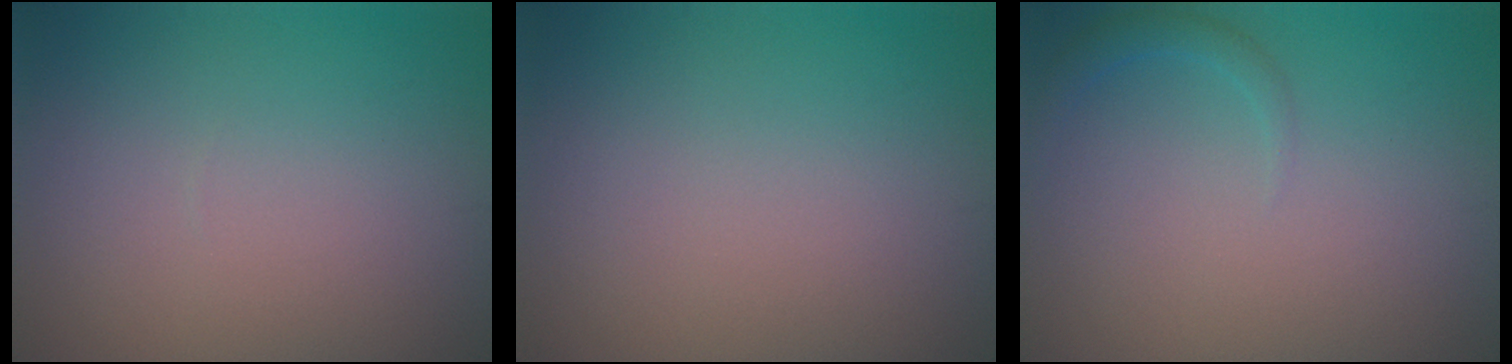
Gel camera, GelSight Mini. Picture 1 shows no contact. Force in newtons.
{"total": 0.0}
{"total": 1.1, "press": 1.1, "slide": 0.1}